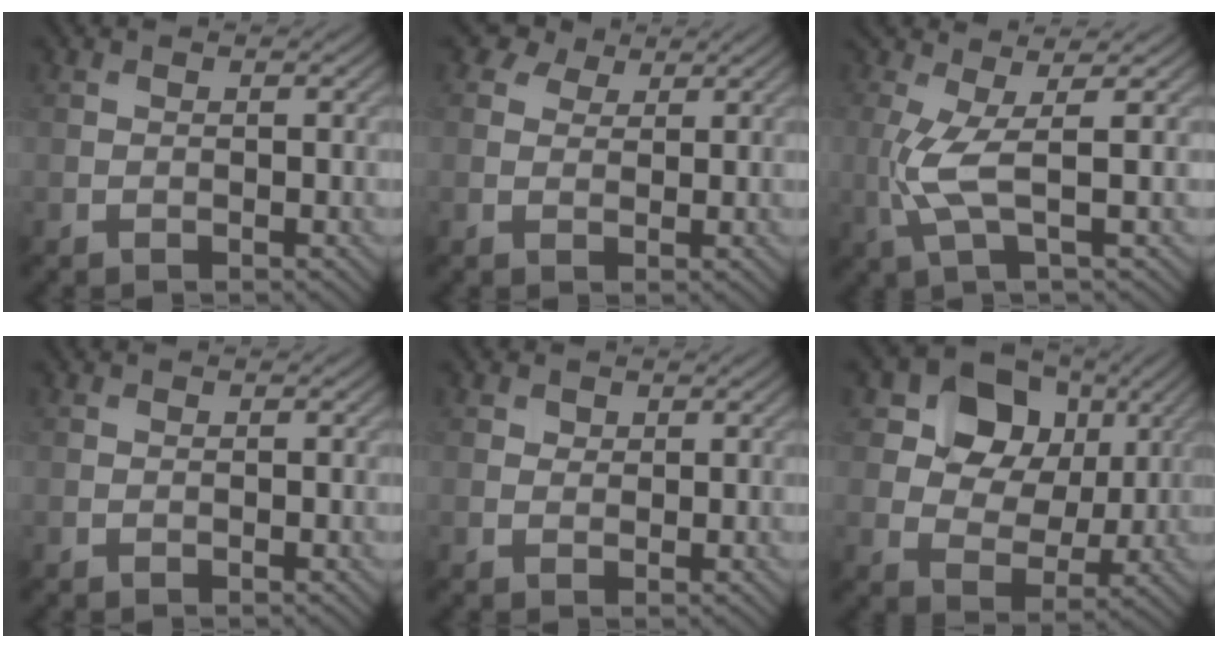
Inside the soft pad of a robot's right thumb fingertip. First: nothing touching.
{"total": 3.2, "force": [2.1, 2.1, 1.3], "torque": [-0.031, 0.009, 0.033]}
{"total": 5.0, "force": [-0.1, 0.6, 4.9], "torque": [-0.127, 0.008, -0.004]}
{"total": 0.0}
{"total": 1.1, "force": [0.7, 0.8, 0.2], "torque": [-0.005, 0.002, 0.012]}
{"total": 10.9, "force": [4.1, 8.3, 5.8], "torque": [-0.112, 0.014, 0.064]}